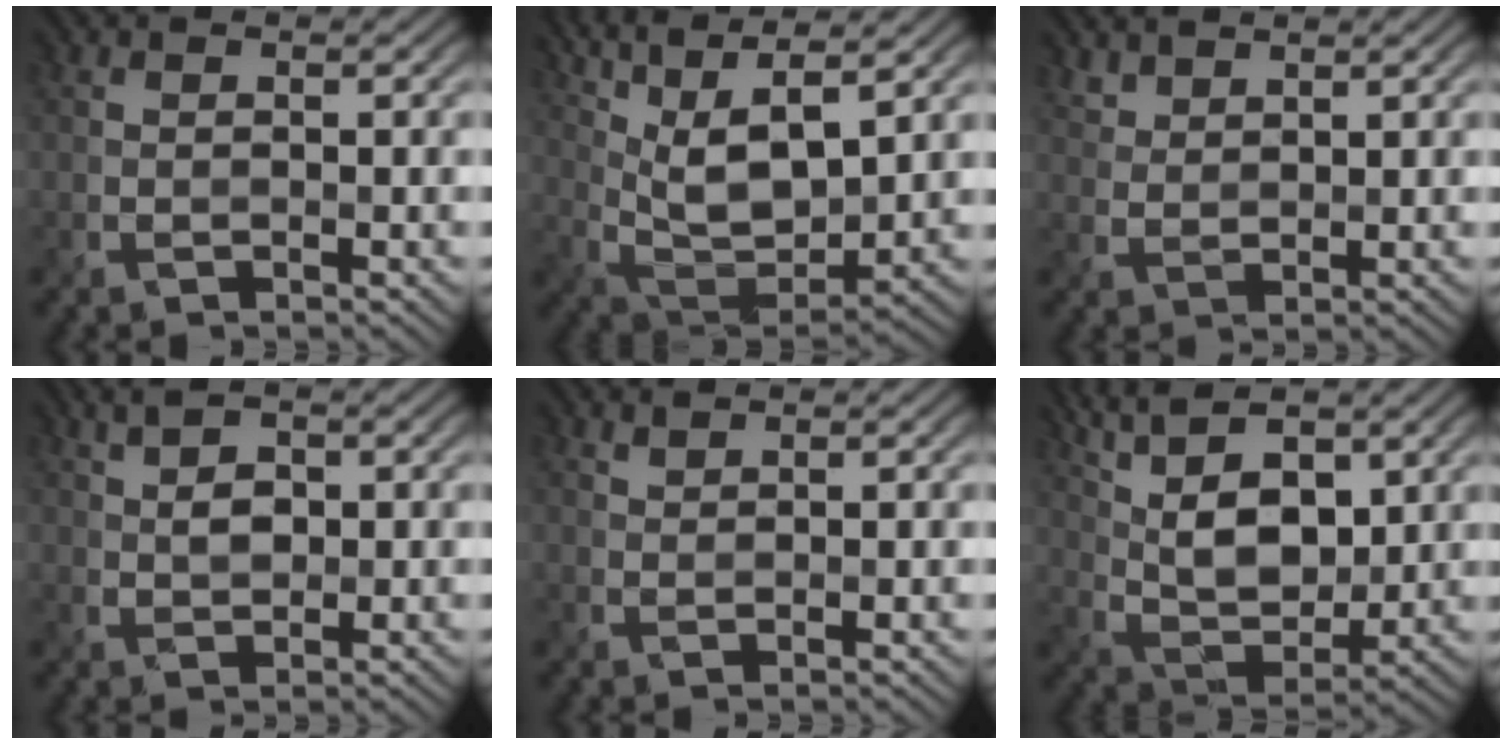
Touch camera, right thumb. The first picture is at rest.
{"total": 13.5, "force": [7.5, 4.5, 10.3], "torque": [-0.237, 0.014, 0.138]}
{"total": 2.4, "force": [2.2, 0.8, 0.7], "torque": [-0.022, -0.001, 0.054]}
{"total": 3.0, "force": [1.0, 1.6, 2.2], "torque": [-0.039, -0.001, 0.020]}
{"total": 0.9, "force": [0.8, 0.1, 0.3], "torque": [-0.007, 0.000, 0.019]}
{"total": 11.2, "force": [5.5, 4.8, 8.5], "torque": [-0.180, 0.008, 0.101]}